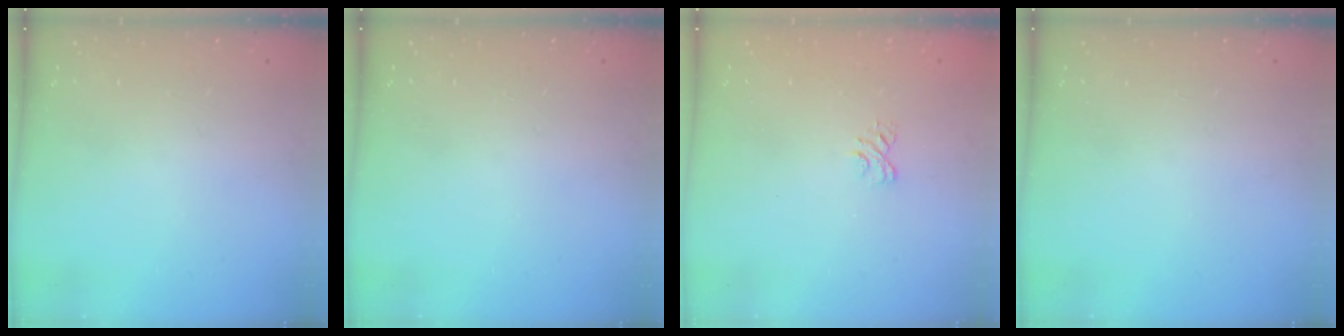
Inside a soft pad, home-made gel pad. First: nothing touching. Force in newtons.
{"total": 0.0}
{"total": 4.7, "press": 4.5, "slide": 1.2}
{"total": 0.0}